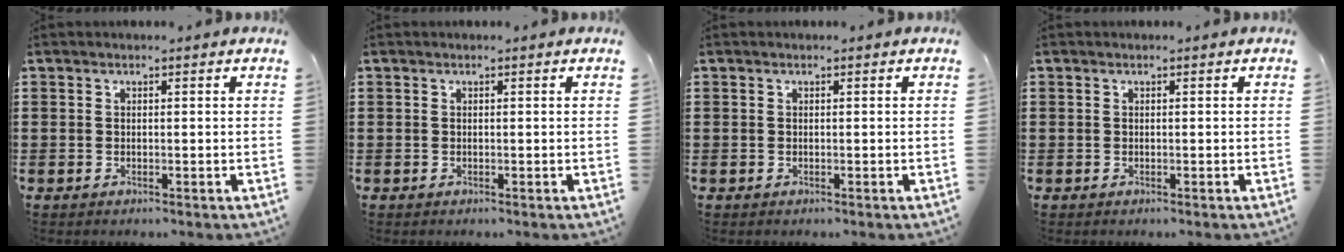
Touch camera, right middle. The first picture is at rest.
{"total": 0.0}
{"total": 0.0}
{"total": 0.0}